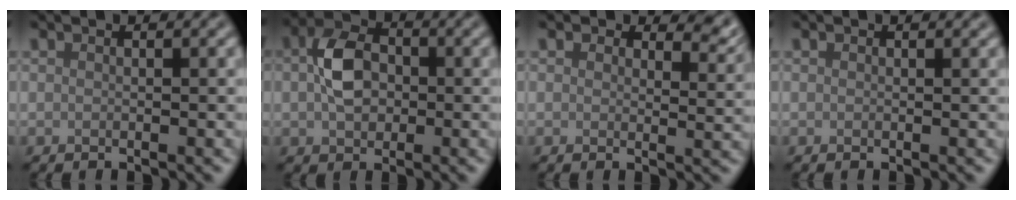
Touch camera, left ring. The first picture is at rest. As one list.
[{"total": 4.5, "force": [0.0, 3.3, 3.1], "torque": [-0.063, 0.002, -0.009]}, {"total": 3.5, "force": [2.2, 1.9, 1.8], "torque": [-0.026, -0.006, 0.027]}, {"total": 0.0}]